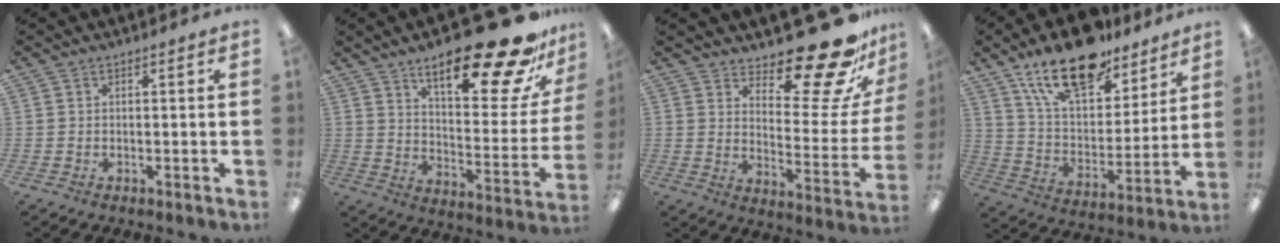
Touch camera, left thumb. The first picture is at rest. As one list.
[{"total": 26.5, "force": [18.3, 7.4, 17.7], "torque": [-0.247, -0.123, 0.291]}, {"total": 21.0, "force": [16.5, 6.4, 11.3], "torque": [-0.128, -0.131, 0.265]}, {"total": 20.1, "force": [14.6, 8.9, 10.6], "torque": [-0.182, -0.077, 0.255]}]